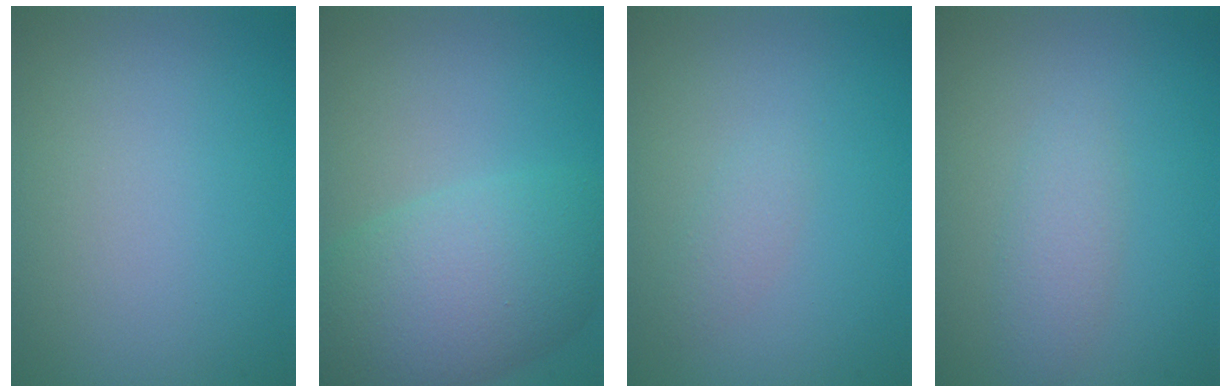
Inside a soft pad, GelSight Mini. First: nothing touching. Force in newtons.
{"total": 8.2, "press": 8.2, "slide": 0.3}
{"total": 1.1, "press": 1.1, "slide": 0.0}
{"total": 2.0, "press": 2.0, "slide": 0.1}